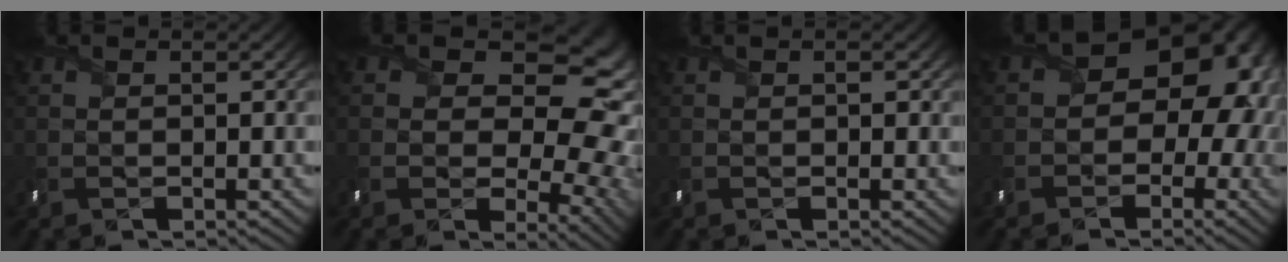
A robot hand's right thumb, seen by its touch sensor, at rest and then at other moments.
{"total": 16.7, "force": [2.7, 10.9, 12.3], "torque": [-0.142, -0.007, 0.071]}
{"total": 1.0, "force": [0.2, 0.7, 0.7], "torque": [-0.013, 0.000, 0.002]}
{"total": 13.4, "force": [-0.6, 10.3, 8.6], "torque": [-0.079, -0.009, -0.037]}